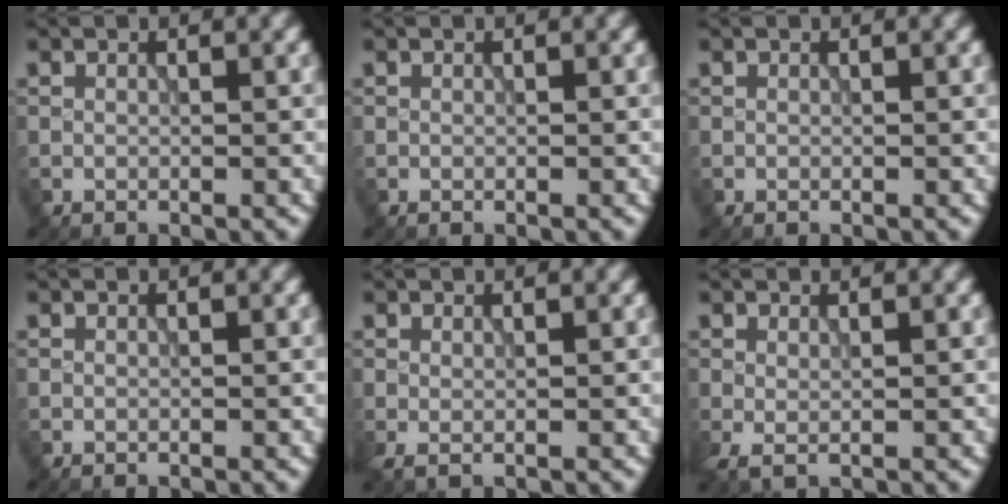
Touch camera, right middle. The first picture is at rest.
{"total": 0.0}
{"total": 0.0}
{"total": 0.0}
{"total": 0.9, "force": [0.2, 0.3, 0.8], "torque": [-0.022, 0.001, 0.003]}
{"total": 1.3, "force": [0.2, 0.4, 1.2], "torque": [-0.032, -0.001, 0.004]}